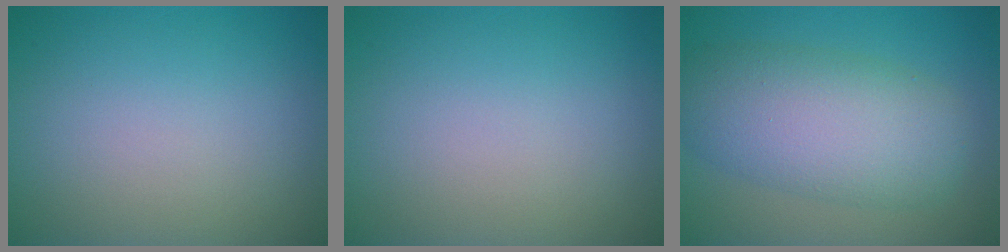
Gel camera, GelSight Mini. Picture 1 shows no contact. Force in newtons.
{"total": 0.0}
{"total": 8.0, "press": 8.0, "slide": 0.2}